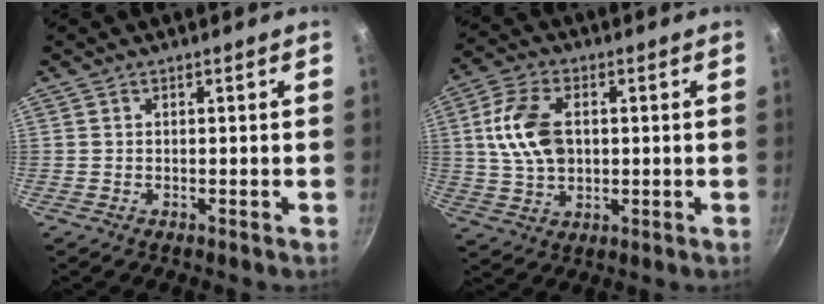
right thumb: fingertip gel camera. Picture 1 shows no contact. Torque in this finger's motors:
{"motor_torque": [-0.65, 0.37, 0.99, 0.18, 0.05]}